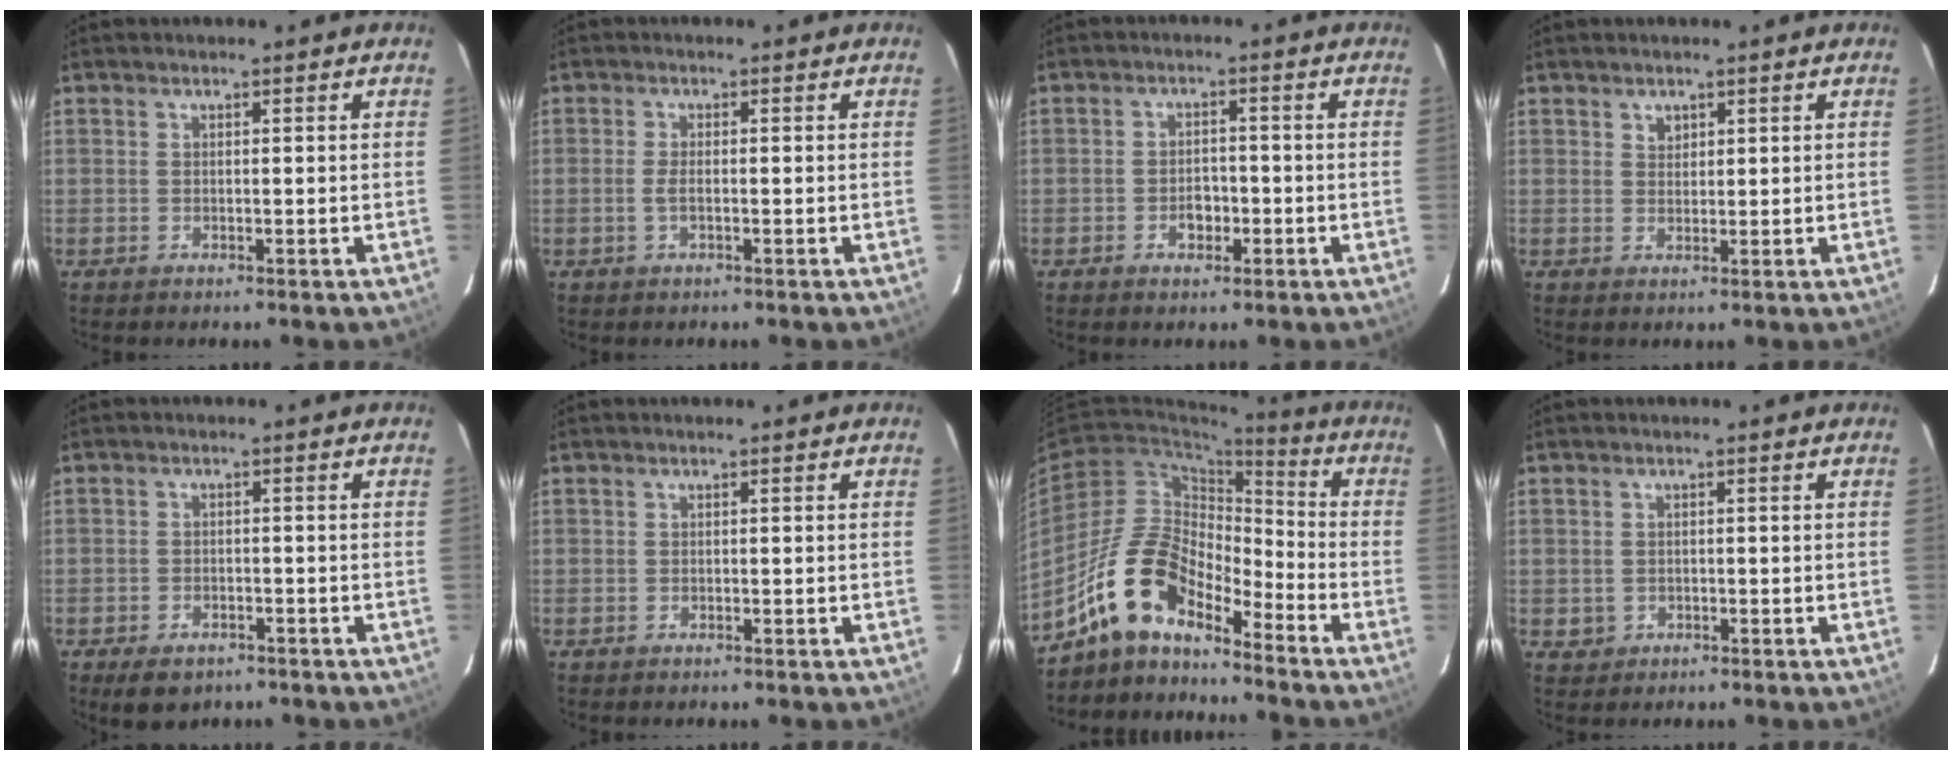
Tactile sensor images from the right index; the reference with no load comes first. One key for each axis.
{"total": 2.1, "fx": -0.5, "fy": 0.7, "fz": 1.9, "tx": -0.040, "ty": -0.001, "tz": -0.009}
{"total": 3.4, "fx": -1.4, "fy": 2.5, "fz": 1.9, "tx": -0.032, "ty": 0.005, "tz": -0.020}
{"total": 1.8, "fx": 1.1, "fy": 1.3, "fz": 0.4, "tx": -0.002, "ty": 0.005, "tz": 0.019}
{"total": 5.7, "fx": -3.9, "fy": 3.3, "fz": 2.5, "tx": -0.054, "ty": -0.007, "tz": -0.052}
{"total": 0.0}
{"total": 13.6, "fx": -10.7, "fy": 5.1, "fz": 6.7, "tx": -0.123, "ty": 0.014, "tz": -0.211}
{"total": 2.2, "fx": -0.4, "fy": 2.2, "fz": 0.2, "tx": -0.003, "ty": 0.001, "tz": -0.001}